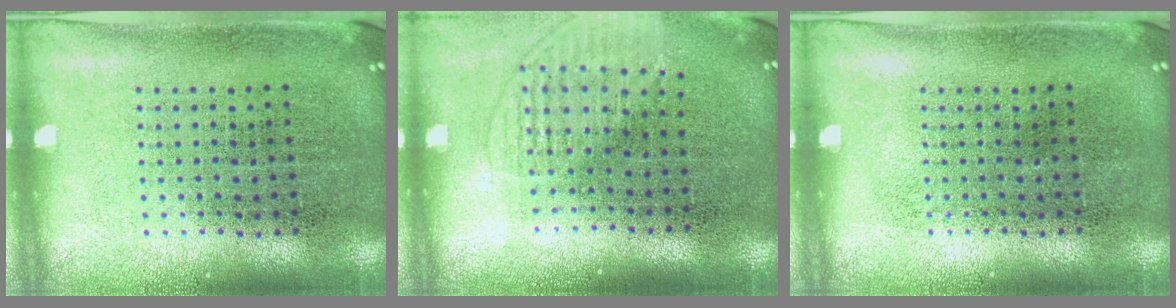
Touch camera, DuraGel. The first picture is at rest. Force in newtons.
{"total": 1.4, "press": 1.2, "slide": 0.6}
{"total": 0.0}